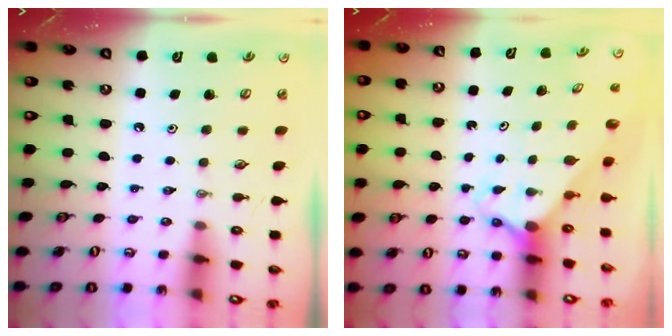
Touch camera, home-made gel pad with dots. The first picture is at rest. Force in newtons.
{"total": 2.2, "press": 2.2, "slide": 0.1}